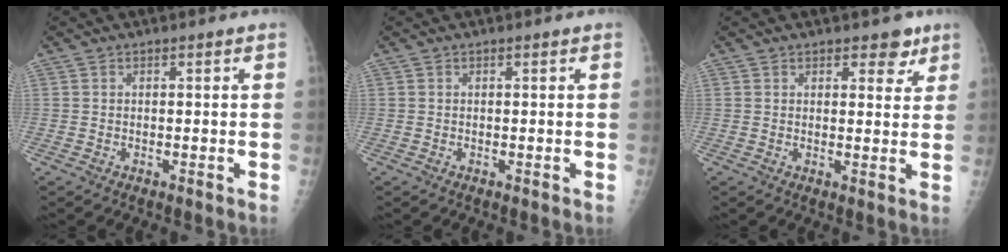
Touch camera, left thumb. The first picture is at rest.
{"total": 0.0}
{"total": 4.1, "force": [2.6, 2.2, 2.3], "torque": [-0.004, -0.012, 0.030]}